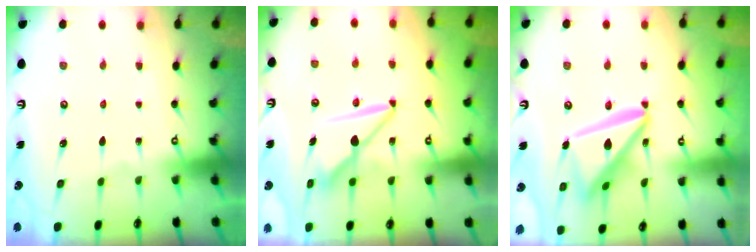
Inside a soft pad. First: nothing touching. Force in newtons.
{"total": 8.2, "press": 8.2, "slide": 0.6}
{"total": 16.7, "press": 16.5, "slide": 1.9}